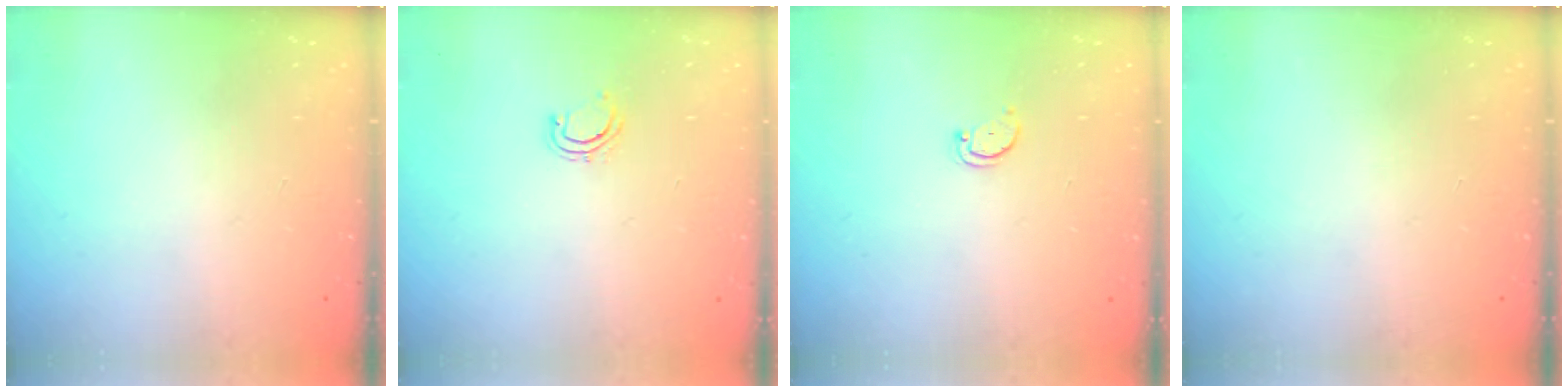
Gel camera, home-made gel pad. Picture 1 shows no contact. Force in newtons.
{"total": 4.2, "press": 4.0, "slide": 1.2}
{"total": 2.5, "press": 2.4, "slide": 0.4}
{"total": 0.0}